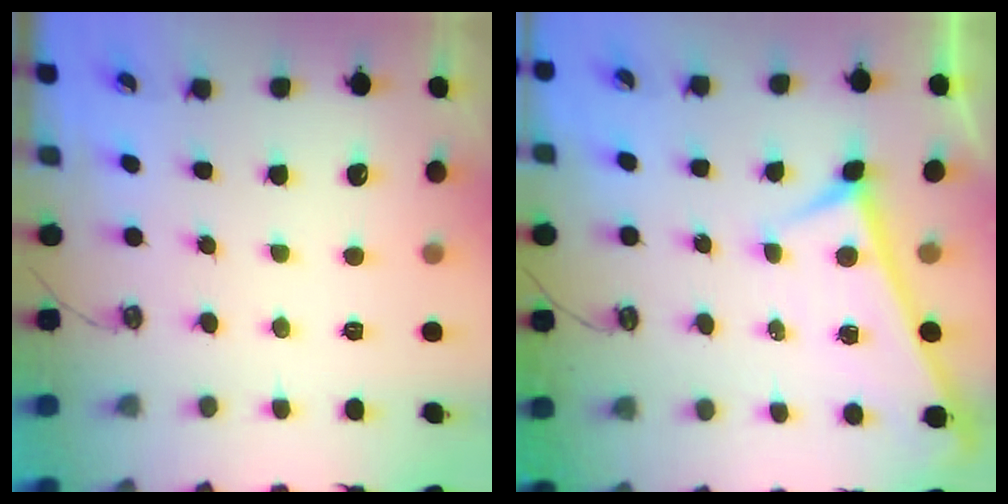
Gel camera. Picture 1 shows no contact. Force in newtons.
{"total": 0.0}